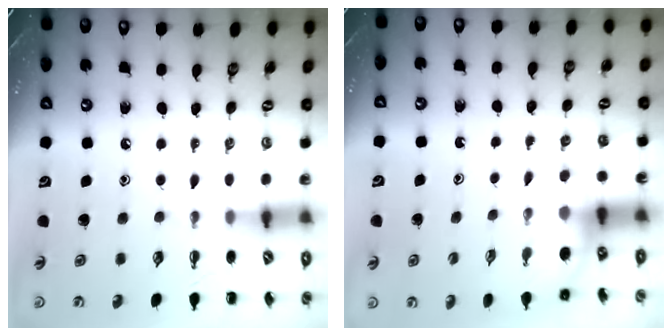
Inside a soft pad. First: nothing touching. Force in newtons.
{"total": 3.9, "press": 3.7, "slide": 1.3}